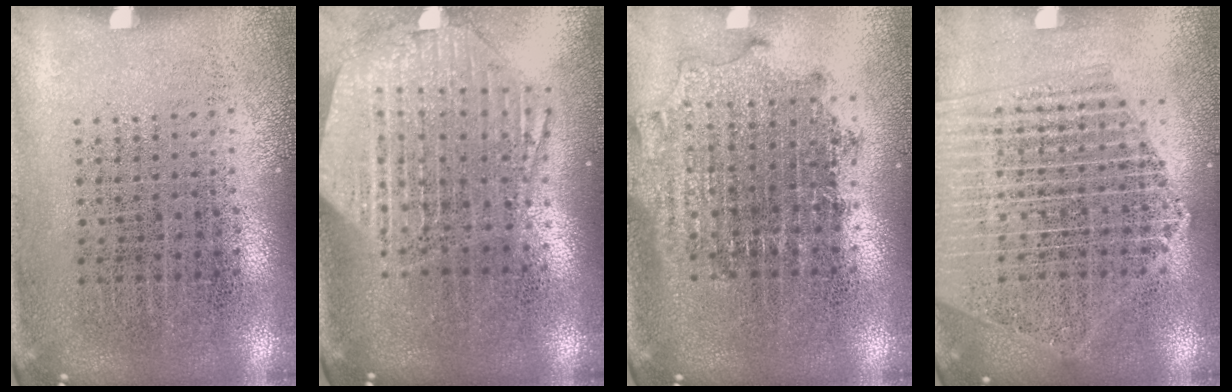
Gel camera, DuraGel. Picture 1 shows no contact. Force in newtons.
{"total": 2.7, "press": 2.2, "slide": 1.6}
{"total": 1.8, "press": 1.5, "slide": 1.1}
{"total": 2.0, "press": 1.8, "slide": 0.9}